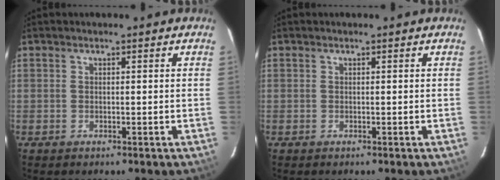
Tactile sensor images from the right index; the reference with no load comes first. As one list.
[{"total": 0.0}]